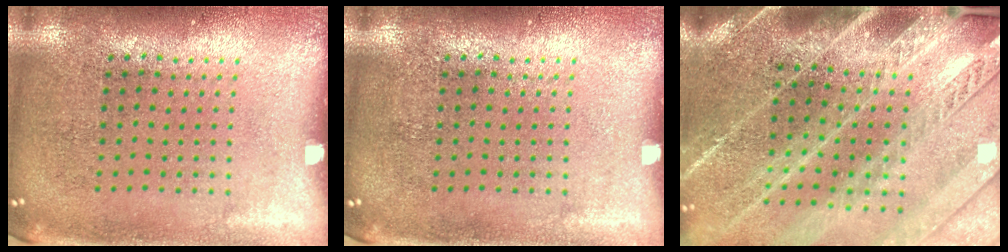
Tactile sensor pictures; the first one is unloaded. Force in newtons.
{"total": 0.0}
{"total": 3.6, "press": 3.1, "slide": 1.9}